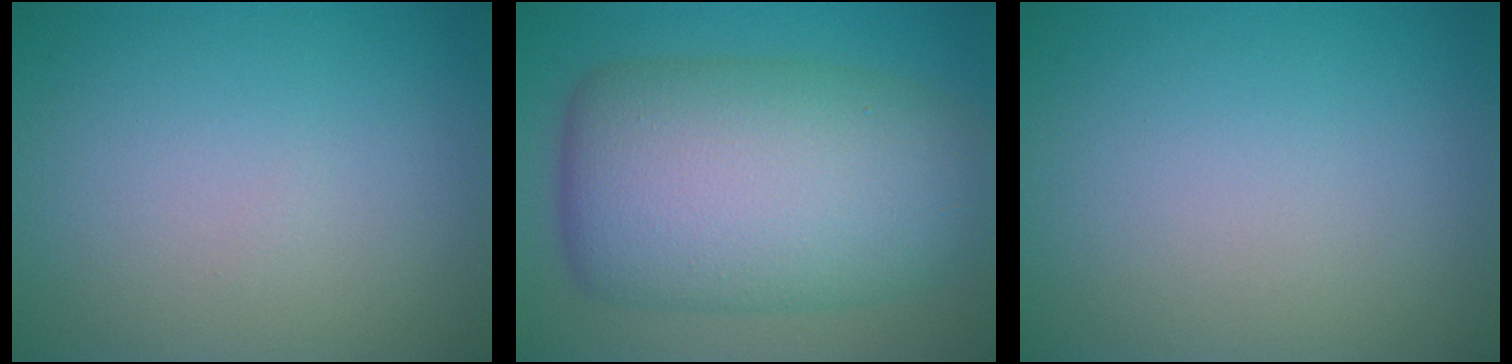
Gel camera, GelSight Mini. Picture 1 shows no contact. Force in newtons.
{"total": 12.8, "press": 12.8, "slide": 0.0}
{"total": 0.0}